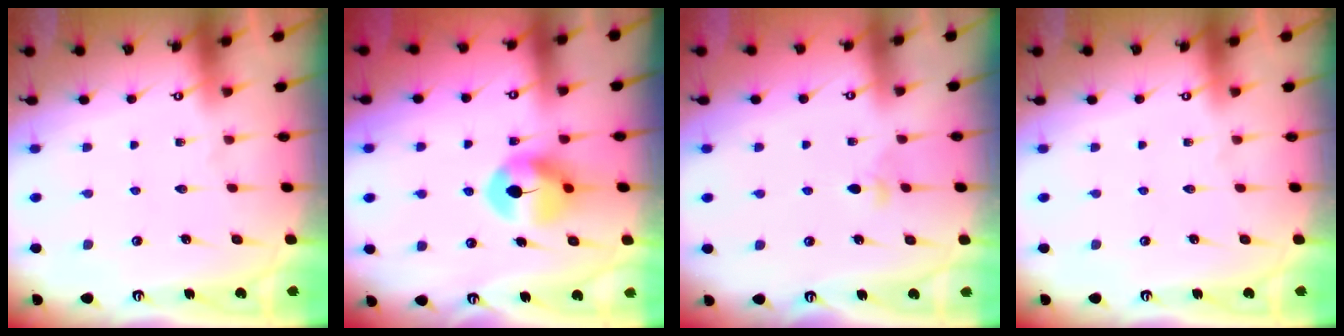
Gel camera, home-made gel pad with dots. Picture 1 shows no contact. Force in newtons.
{"total": 7.4, "press": 7.4, "slide": 0.2}
{"total": 2.5, "press": 2.4, "slide": 0.6}
{"total": 0.0}